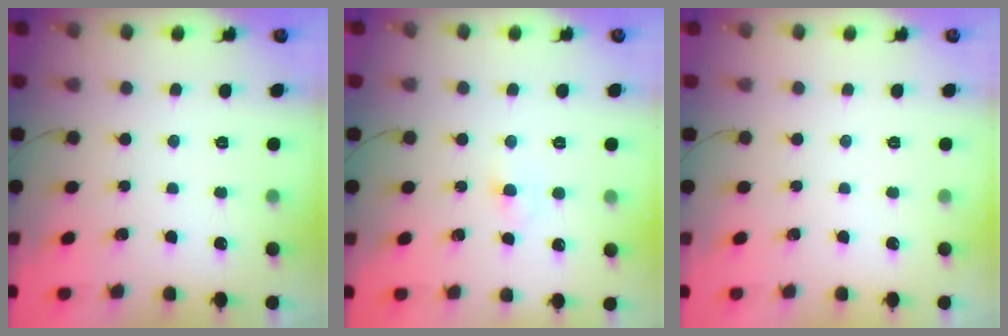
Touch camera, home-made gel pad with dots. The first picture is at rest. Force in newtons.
{"total": 3.1, "press": 2.8, "slide": 1.2}
{"total": 0.0}